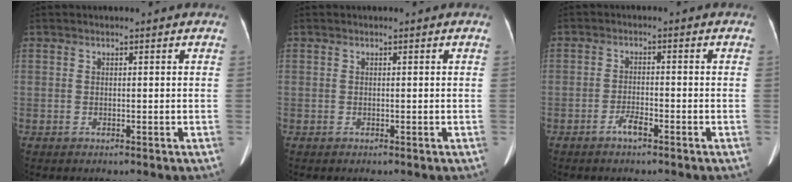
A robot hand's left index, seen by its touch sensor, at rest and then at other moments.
{"total": 0.0}
{"total": 2.4, "force": [-1.8, 0.4, 1.5], "torque": [-0.034, -0.002, -0.033]}